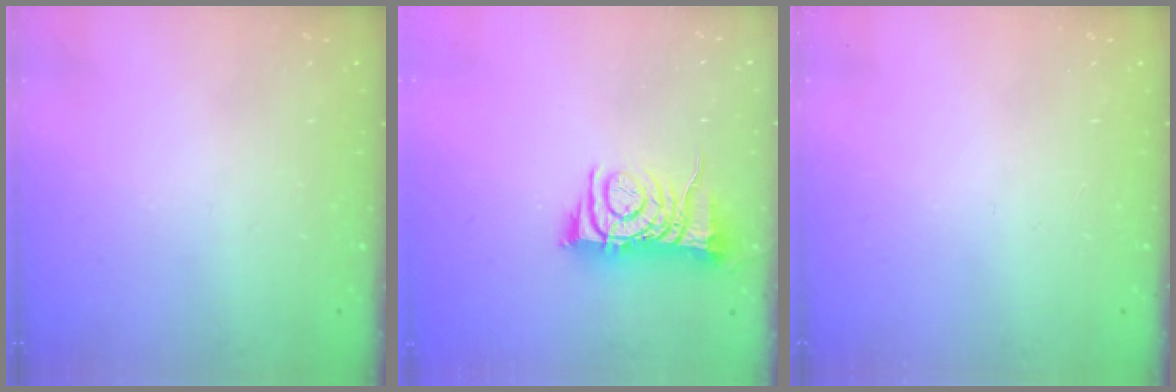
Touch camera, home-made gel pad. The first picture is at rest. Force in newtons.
{"total": 8.8, "press": 8.8, "slide": 0.3}
{"total": 0.0}